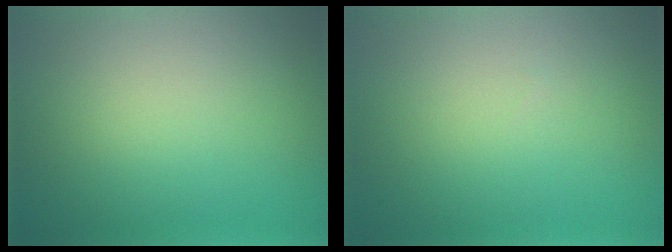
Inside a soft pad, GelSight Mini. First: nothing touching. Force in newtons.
{"total": 0.0}